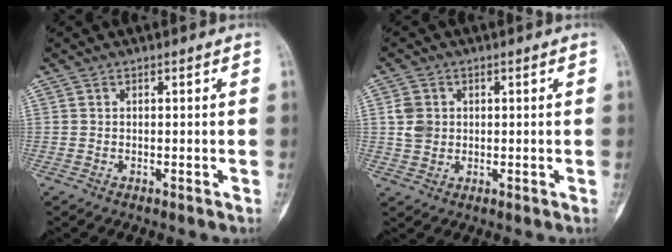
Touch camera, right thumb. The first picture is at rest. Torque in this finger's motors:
{"motor_torque": [0.25, 1.28, 0.16, 0.03, 0.08]}